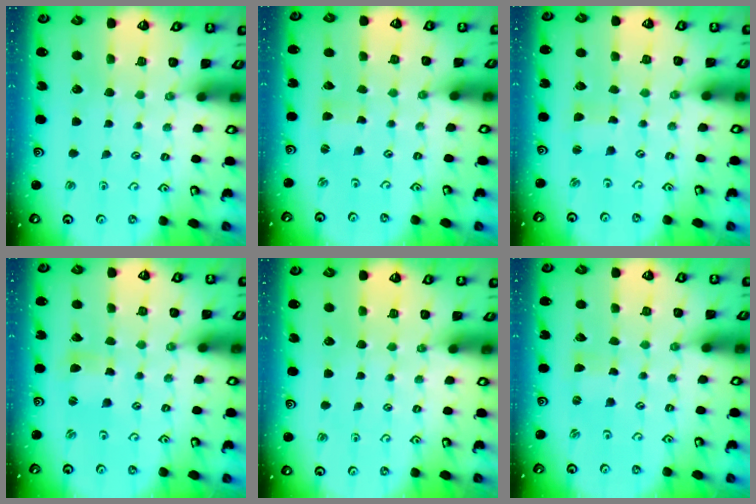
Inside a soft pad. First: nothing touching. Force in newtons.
{"total": 1.8, "press": 1.7, "slide": 0.3}
{"total": 1.7, "press": 1.7, "slide": 0.2}
{"total": 1.6, "press": 1.6, "slide": 0.3}
{"total": 0.0}
{"total": 0.0}